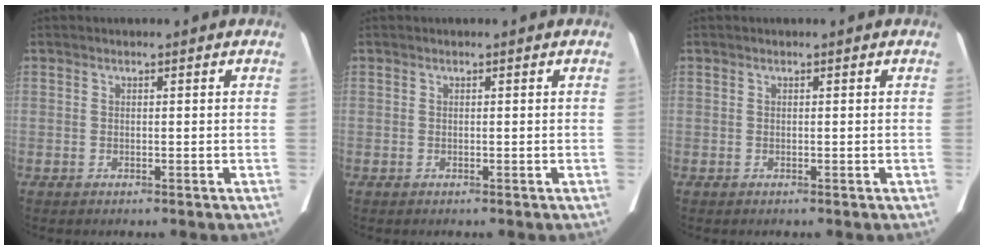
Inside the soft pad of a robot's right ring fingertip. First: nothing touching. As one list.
[{"total": 0.0}, {"total": 0.0}]